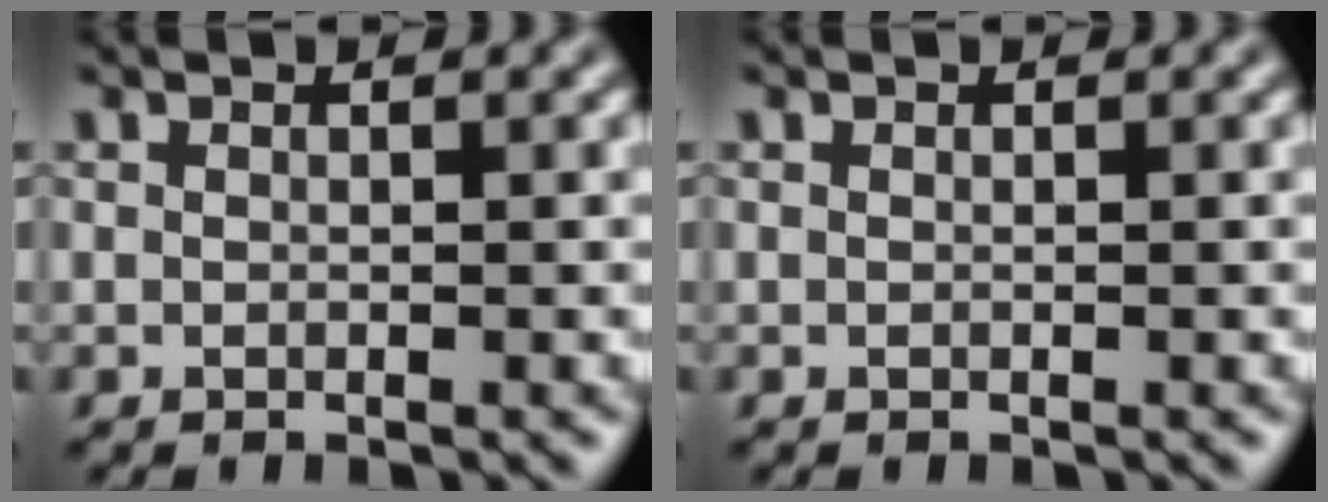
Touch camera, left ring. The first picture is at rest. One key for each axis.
{"total": 0.0}